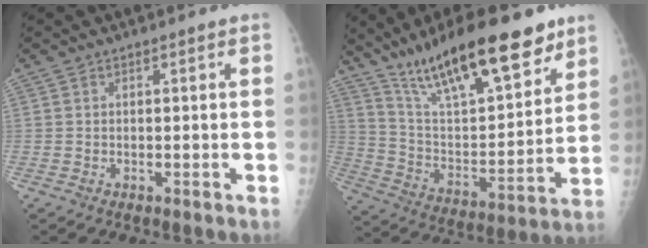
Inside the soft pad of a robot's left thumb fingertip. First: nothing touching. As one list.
[{"total": 24.9, "force": [17.0, 7.6, 16.5], "torque": [-0.239, -0.056, 0.293]}]